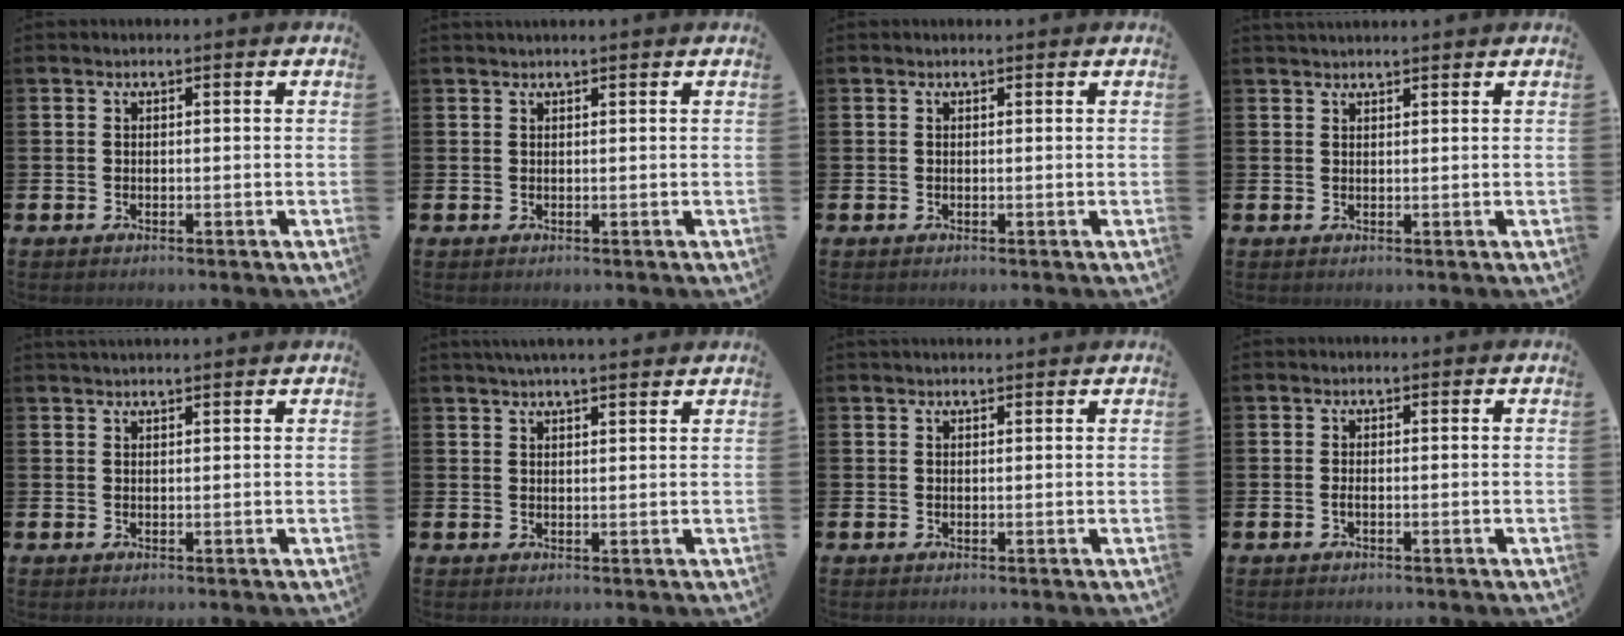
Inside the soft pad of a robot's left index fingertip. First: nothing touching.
{"total": 0.6, "force": [0.6, -0.1, 0.1], "torque": [0.002, -0.002, 0.011]}
{"total": 0.0}
{"total": 1.5, "force": [1.5, 0.0, 0.1], "torque": [0.009, -0.007, 0.024]}
{"total": 1.4, "force": [1.4, -0.1, 0.1], "torque": [0.000, -0.004, 0.025]}
{"total": 3.2, "force": [3.0, -0.1, 1.0], "torque": [-0.014, -0.011, 0.053]}
{"total": 1.0, "force": [1.0, 0.1, 0.2], "torque": [0.008, -0.003, 0.015]}
{"total": 0.7, "force": [-0.2, 0.2, 0.6], "torque": [-0.013, -0.001, -0.003]}